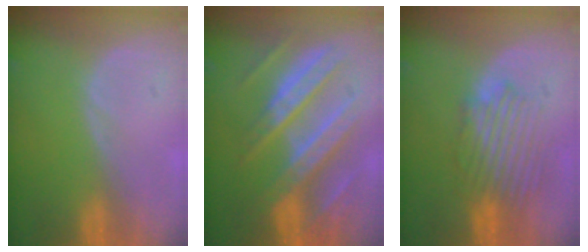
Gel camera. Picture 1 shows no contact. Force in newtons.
{"total": 11.3, "press": 11.2, "slide": 1.1}
{"total": 6.6, "press": 6.4, "slide": 1.6}